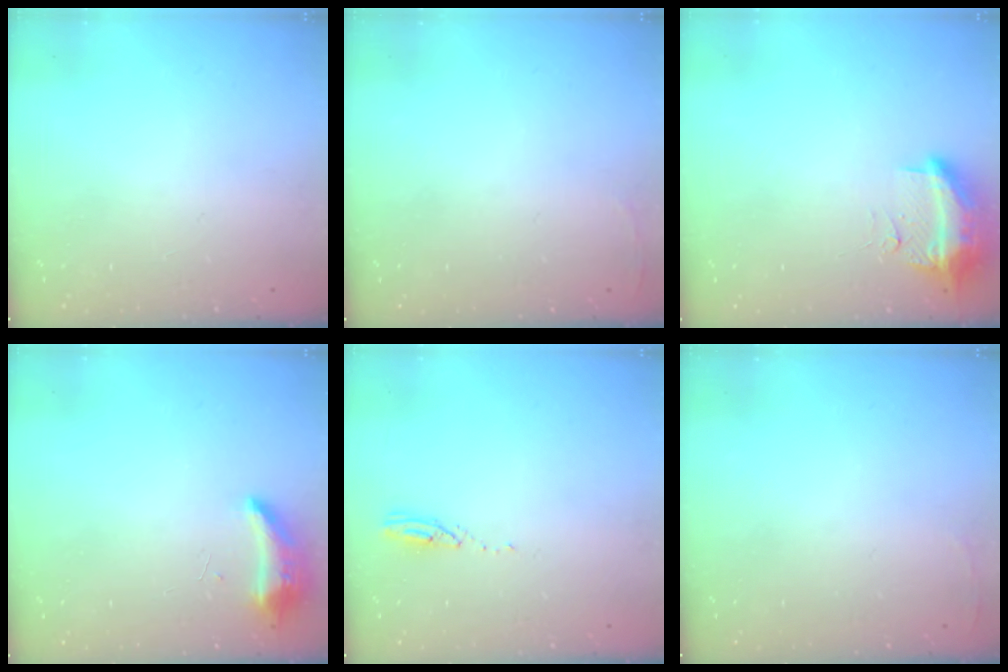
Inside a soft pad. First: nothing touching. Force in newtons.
{"total": 2.5, "press": 2.4, "slide": 0.9}
{"total": 19.1, "press": 13.0, "slide": 14.0}
{"total": 8.5, "press": 8.3, "slide": 2.0}
{"total": 3.1, "press": 3.1, "slide": 0.1}
{"total": 2.5, "press": 2.4, "slide": 0.9}